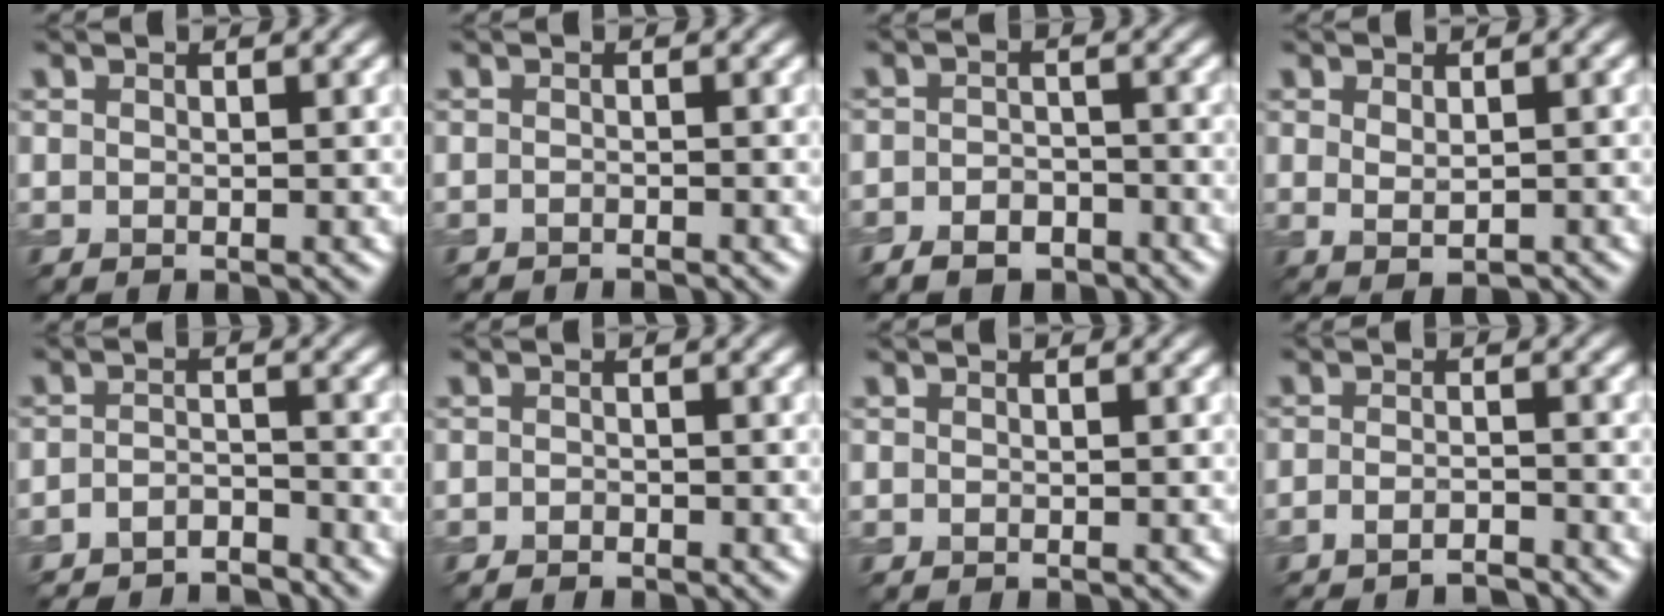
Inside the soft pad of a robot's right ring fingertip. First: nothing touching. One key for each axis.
{"total": 1.6, "fx": -1.6, "fy": 0.1, "fz": 0.2, "tx": 0.001, "ty": -0.010, "tz": -0.027}
{"total": 4.0, "fx": -3.0, "fy": 2.0, "fz": 1.7, "tx": -0.019, "ty": 0.001, "tz": -0.053}
{"total": 1.6, "fx": 0.0, "fy": 0.5, "fz": 1.5, "tx": -0.028, "ty": -0.005, "tz": 0.005}
{"total": 4.5, "fx": -4.3, "fy": 0.8, "fz": 1.1, "tx": -0.023, "ty": -0.013, "tz": -0.077}
{"total": 0.9, "fx": -0.7, "fy": 0.3, "fz": 0.4, "tx": -0.006, "ty": -0.003, "tz": -0.013}
{"total": 0.0}
{"total": 3.0, "fx": -2.6, "fy": 0.5, "fz": 1.4, "tx": -0.020, "ty": -0.003, "tz": -0.051}